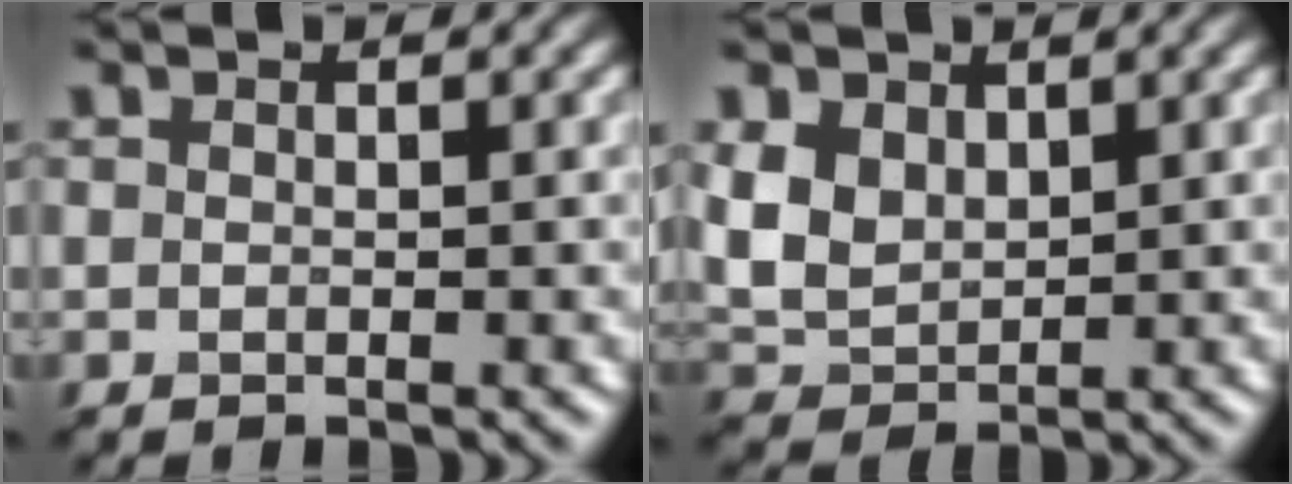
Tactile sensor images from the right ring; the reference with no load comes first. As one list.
[{"total": 4.4, "force": [1.4, 3.2, 2.7], "torque": [-0.072, -0.002, 0.028]}]